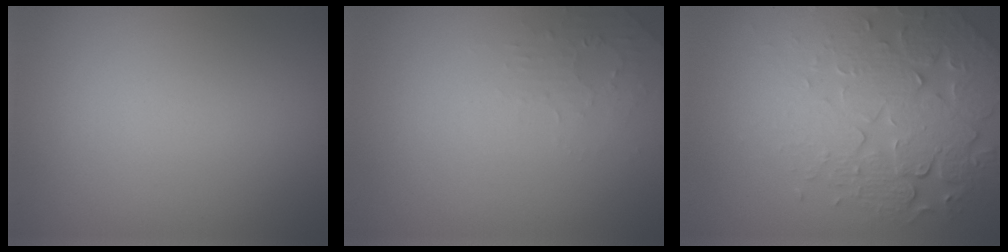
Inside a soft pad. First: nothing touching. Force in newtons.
{"total": 1.6, "press": 1.6, "slide": 0.4}
{"total": 7.6, "press": 5.5, "slide": 5.2}